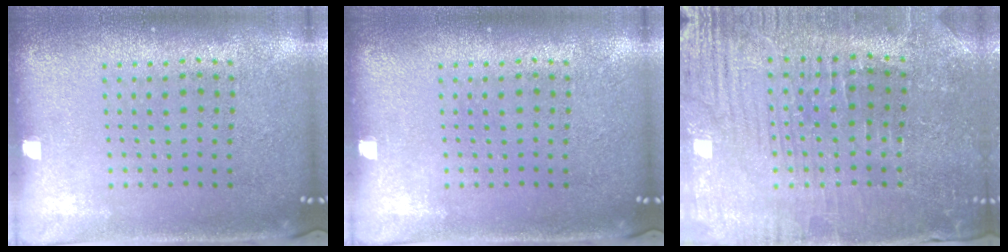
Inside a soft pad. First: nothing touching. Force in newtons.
{"total": 0.0}
{"total": 1.8, "press": 1.8, "slide": 0.3}